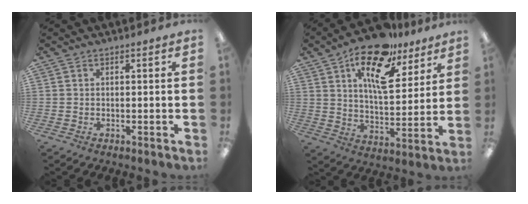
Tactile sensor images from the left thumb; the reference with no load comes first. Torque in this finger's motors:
{"motor_torque": [0.37, 0.74, 1.46, -1.30, 0.15]}